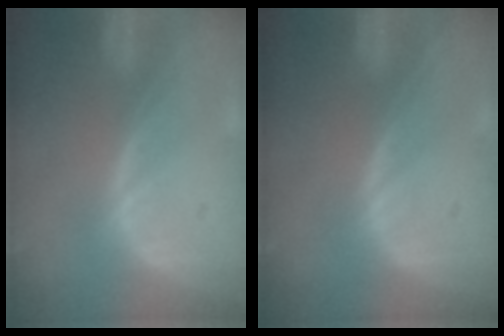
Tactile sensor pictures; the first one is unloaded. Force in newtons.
{"total": 0.0}